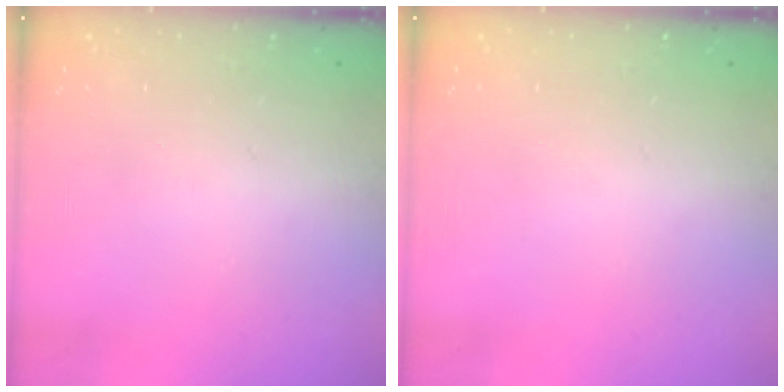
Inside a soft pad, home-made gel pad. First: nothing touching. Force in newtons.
{"total": 0.0}